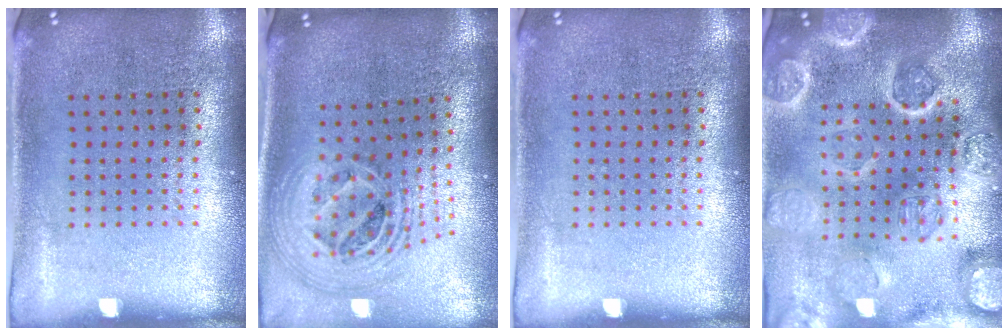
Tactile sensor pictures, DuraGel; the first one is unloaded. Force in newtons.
{"total": 2.5, "press": 1.8, "slide": 1.7}
{"total": 0.0}
{"total": 4.8, "press": 4.2, "slide": 2.3}